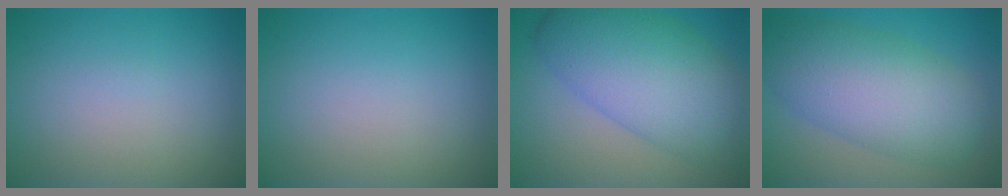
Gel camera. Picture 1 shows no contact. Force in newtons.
{"total": 0.0}
{"total": 9.6, "press": 9.6, "slide": 0.2}
{"total": 8.4, "press": 8.4, "slide": 0.0}